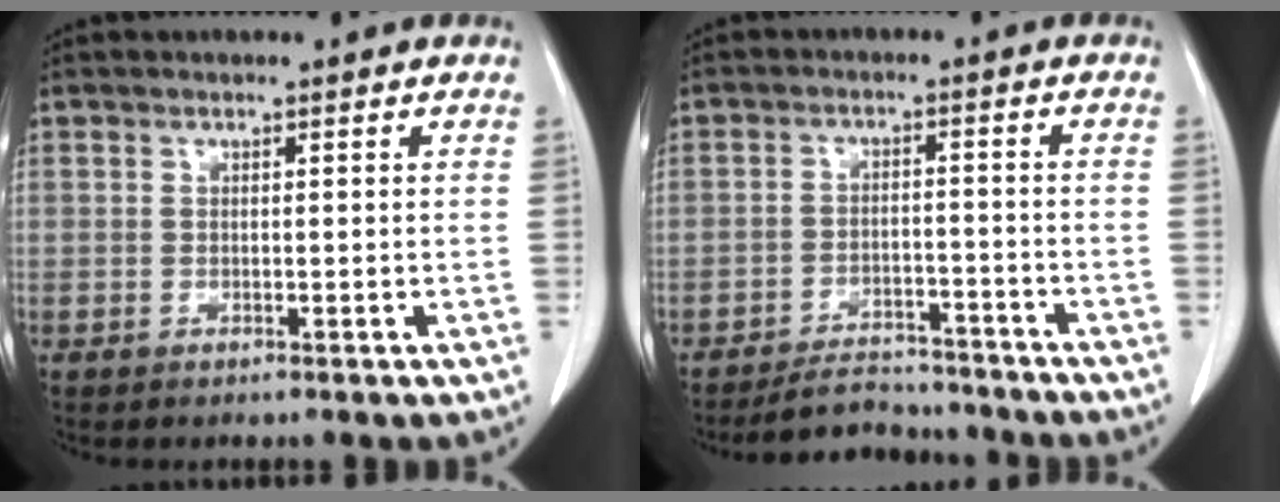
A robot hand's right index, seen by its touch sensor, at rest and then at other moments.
{"total": 7.3, "force": [-6.9, 2.0, 0.9], "torque": [-0.010, 0.004, -0.108]}